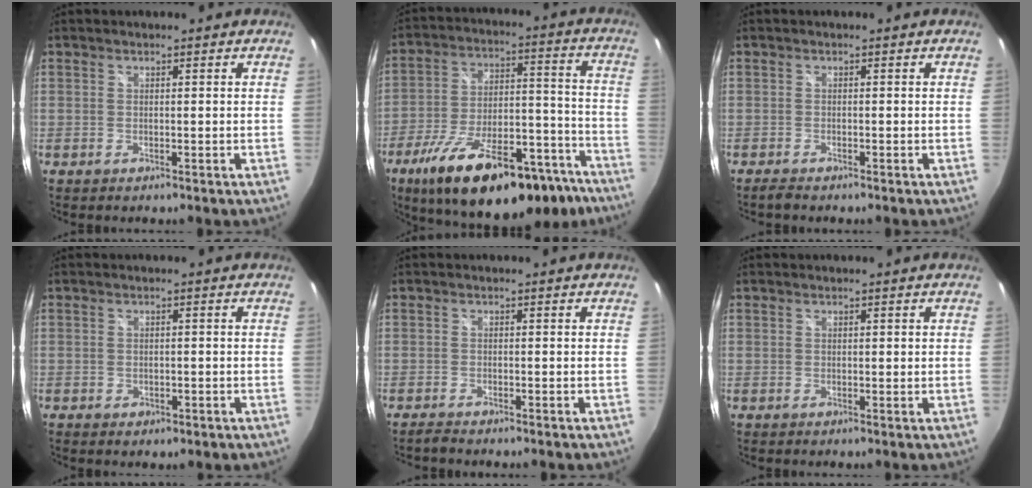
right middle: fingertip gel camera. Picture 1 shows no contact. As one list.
[{"total": 27.0, "force": [-19.0, 9.6, 16.6], "torque": [-0.267, -0.010, -0.269]}, {"total": 1.5, "force": [-1.4, 0.2, 0.6], "torque": [-0.013, -0.004, -0.024]}, {"total": 1.6, "force": [-0.2, 1.3, 0.9], "torque": [-0.014, -0.003, -0.001]}, {"total": 1.3, "force": [-1.2, 0.0, 0.3], "torque": [-0.009, -0.003, -0.022]}, {"total": 1.0, "force": [1.0, -0.1, 0.1], "torque": [0.001, 0.005, 0.013]}]